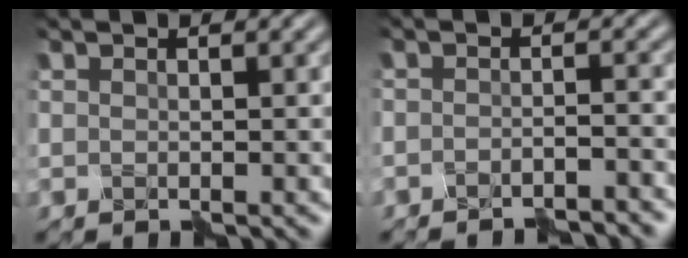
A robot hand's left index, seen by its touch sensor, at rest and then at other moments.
{"total": 3.2, "force": [-3.2, 0.1, 0.5], "torque": [0.002, 0.001, -0.052]}